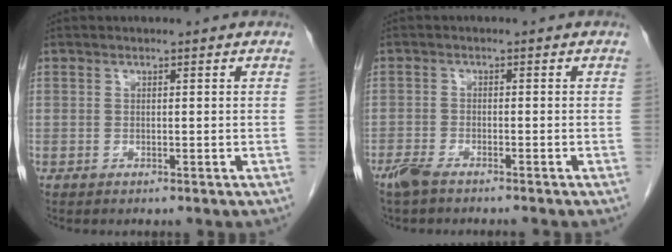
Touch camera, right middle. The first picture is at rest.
{"total": 4.3, "force": [-3.6, 0.6, 2.3], "torque": [-0.043, -0.009, -0.057]}